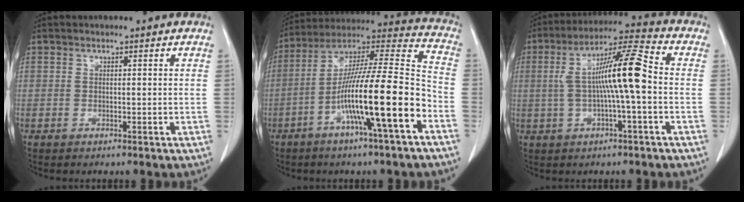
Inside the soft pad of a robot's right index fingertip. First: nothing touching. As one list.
[{"total": 18.6, "force": [-6.9, 0.6, 17.2], "torque": [-0.300, 0.002, -0.123]}, {"total": 11.7, "force": [-0.1, 0.8, 11.7], "torque": [-0.213, 0.026, -0.006]}]